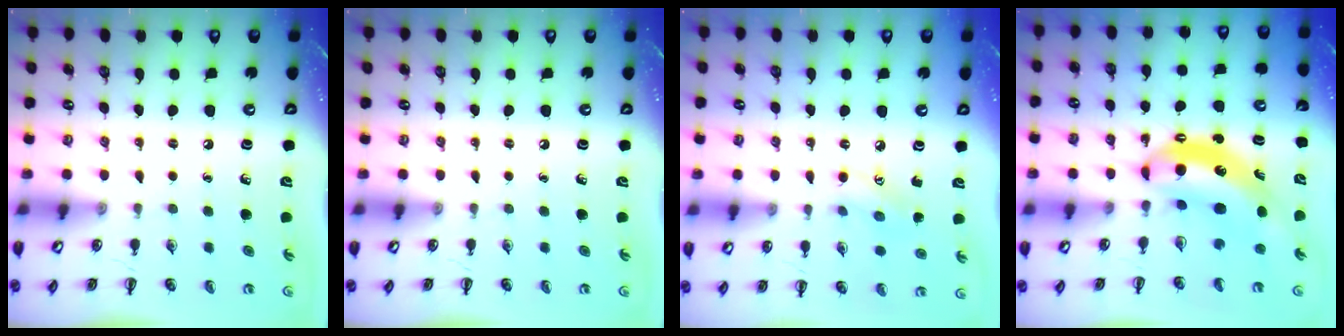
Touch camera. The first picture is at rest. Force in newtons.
{"total": 0.0}
{"total": 6.5, "press": 6.4, "slide": 1.2}
{"total": 7.9, "press": 7.7, "slide": 2.0}